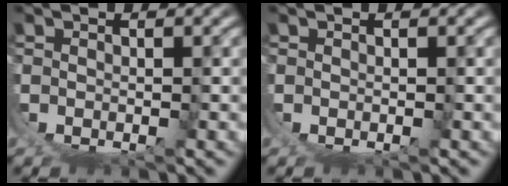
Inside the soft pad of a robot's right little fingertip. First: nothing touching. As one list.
[{"total": 0.0}]